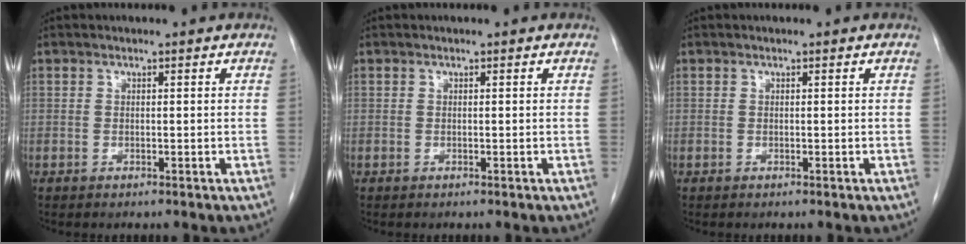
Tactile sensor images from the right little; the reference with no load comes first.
{"total": 0.0}
{"total": 0.0}